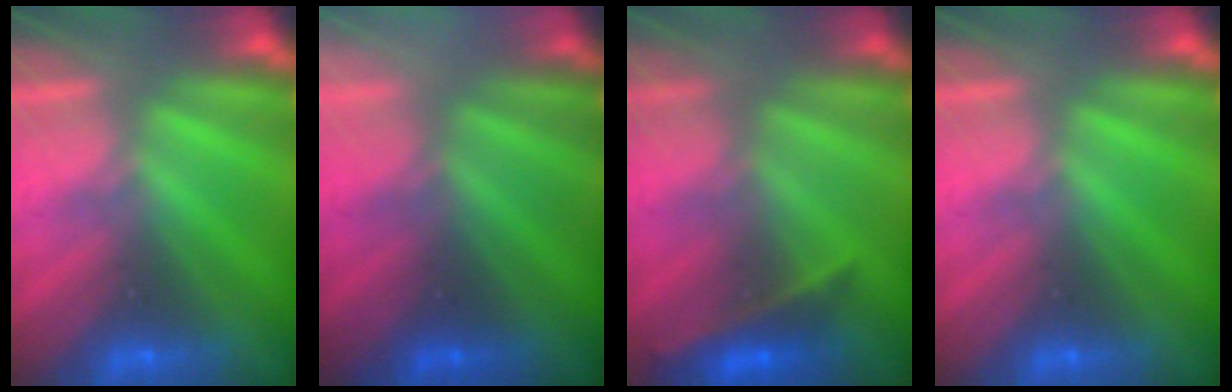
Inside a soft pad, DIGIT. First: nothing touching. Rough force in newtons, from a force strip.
{"total": 2.7}
{"total": 2.4}
{"total": 0.0}